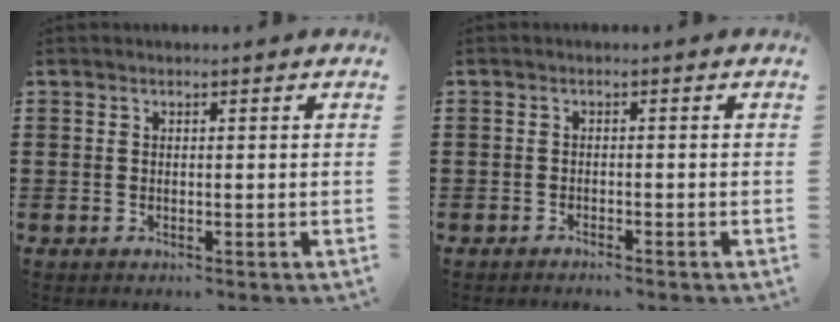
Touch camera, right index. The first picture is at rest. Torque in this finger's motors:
{"motor_torque": [0.16, 0.16, -0.04, -0.03]}